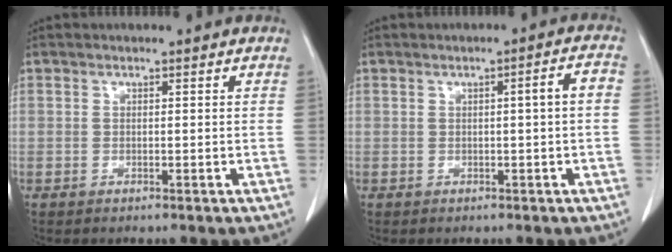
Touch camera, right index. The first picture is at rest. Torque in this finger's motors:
{"motor_torque": [0.38, 0.08, 0.28, 0.01]}